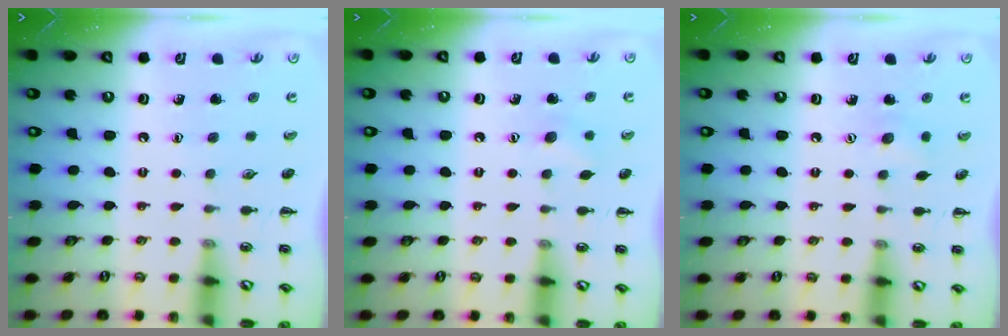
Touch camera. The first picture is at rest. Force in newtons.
{"total": 5.7, "press": 5.6, "slide": 1.4}
{"total": 4.4, "press": 4.3, "slide": 0.9}